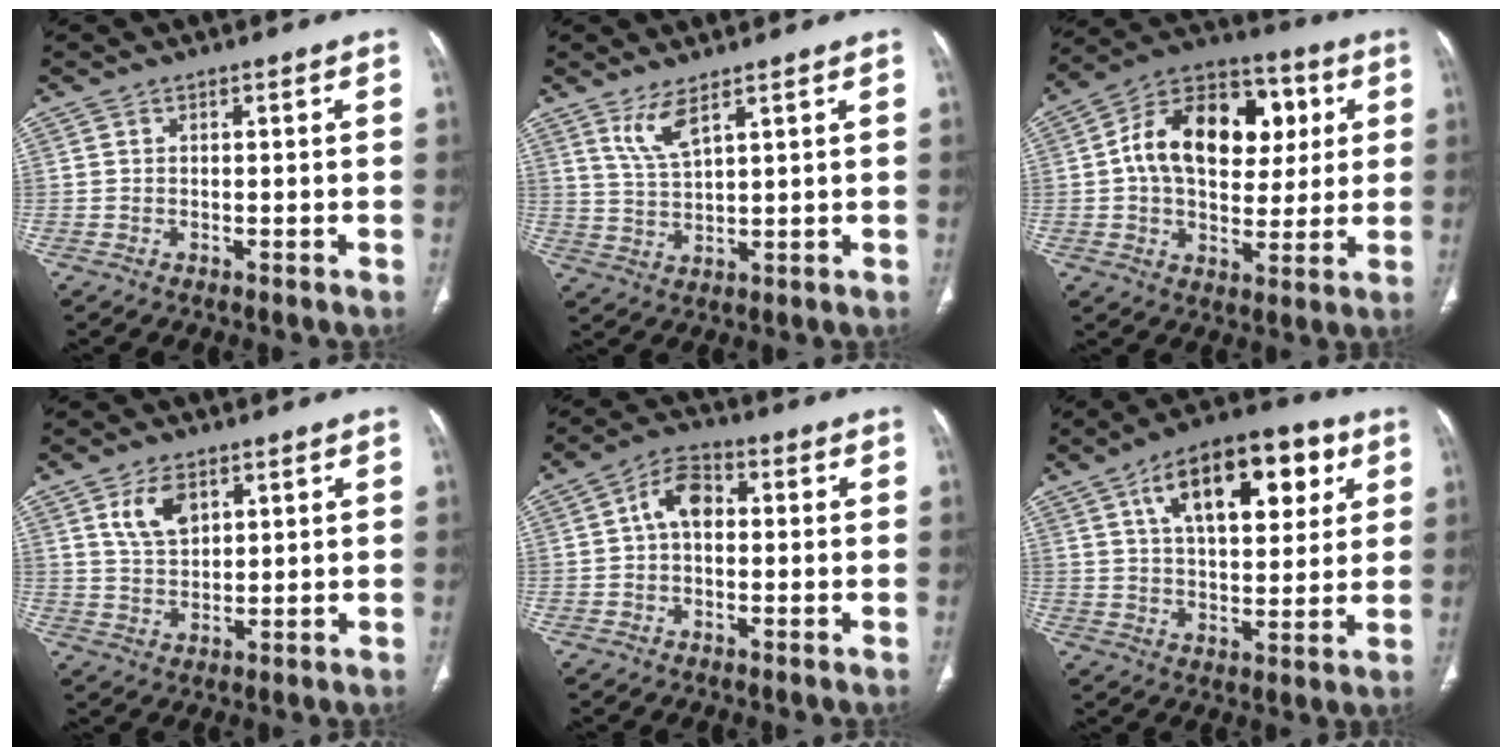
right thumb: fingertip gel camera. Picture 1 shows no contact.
{"total": 5.1, "force": [3.3, 1.1, 3.7], "torque": [-0.079, -0.026, 0.076]}
{"total": 20.8, "force": [3.9, 13.6, 15.3], "torque": [-0.213, 0.018, 0.057]}
{"total": 6.5, "force": [3.1, 3.8, 4.3], "torque": [-0.068, -0.017, 0.065]}
{"total": 6.5, "force": [0.5, 4.3, 4.9], "torque": [-0.074, 0.022, -0.001]}
{"total": 19.3, "force": [7.8, 9.4, 14.9], "torque": [-0.191, -0.007, 0.122]}